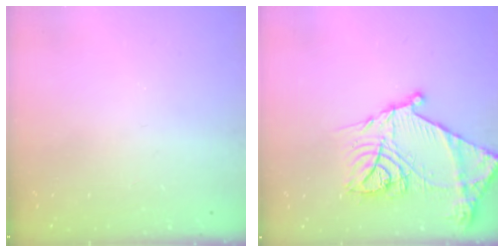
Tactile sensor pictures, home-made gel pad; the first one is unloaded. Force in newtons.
{"total": 22.3, "press": 22.2, "slide": 2.0}